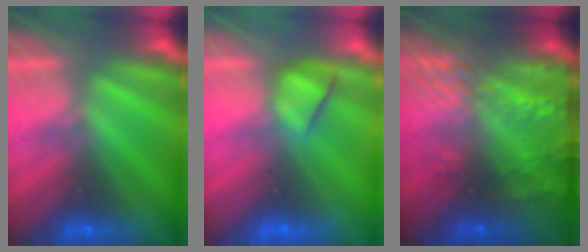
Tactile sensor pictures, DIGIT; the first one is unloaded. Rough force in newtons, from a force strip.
{"total": 4.1}
{"total": 7.6}